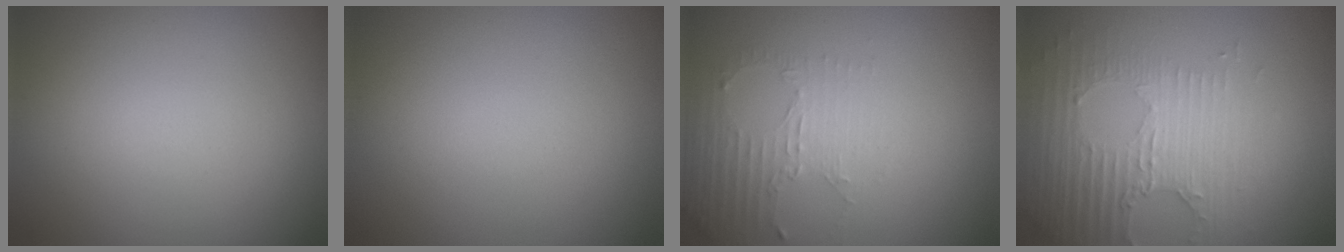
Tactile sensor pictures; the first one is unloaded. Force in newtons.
{"total": 0.0}
{"total": 2.7, "press": 1.9, "slide": 1.9}
{"total": 3.6, "press": 3.3, "slide": 1.2}